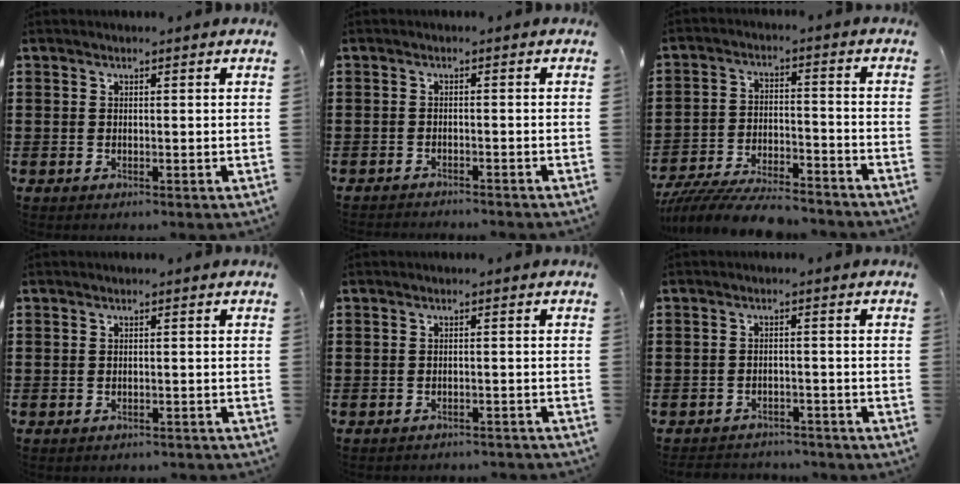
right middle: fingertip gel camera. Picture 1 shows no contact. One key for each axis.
{"total": 1.5, "fx": -1.5, "fy": 0.0, "fz": 0.0, "tx": -0.005, "ty": 0.002, "tz": -0.032}
{"total": 8.2, "fx": -7.7, "fy": 1.1, "fz": 2.4, "tx": -0.039, "ty": 0.015, "tz": -0.147}
{"total": 1.0, "fx": -0.9, "fy": 0.2, "fz": 0.1, "tx": -0.005, "ty": 0.001, "tz": -0.020}
{"total": 1.6, "fx": -1.6, "fy": 0.1, "fz": 0.0, "tx": -0.005, "ty": 0.002, "tz": -0.036}
{"total": 2.8, "fx": -2.7, "fy": 0.6, "fz": -0.1, "tx": -0.005, "ty": 0.001, "tz": -0.060}